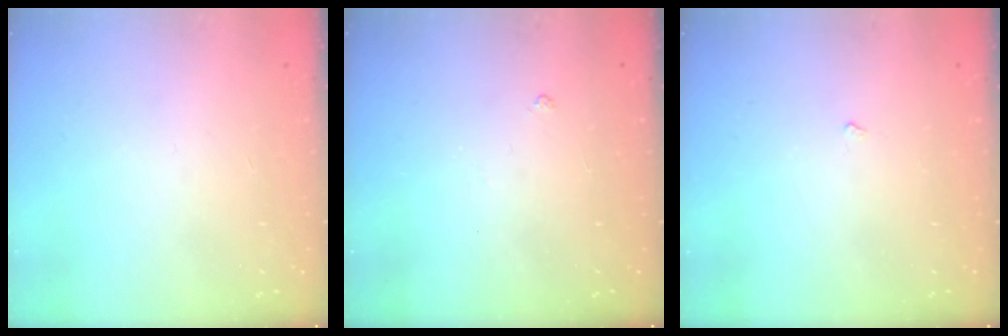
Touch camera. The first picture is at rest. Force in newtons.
{"total": 2.9, "press": 2.8, "slide": 0.5}
{"total": 2.2, "press": 2.1, "slide": 0.4}